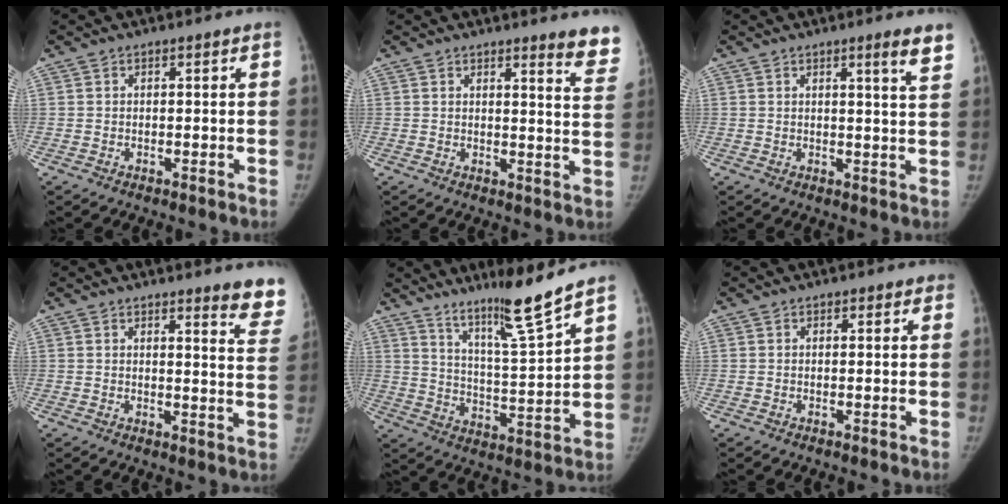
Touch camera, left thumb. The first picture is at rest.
{"total": 8.0, "force": [6.8, 0.8, 4.0], "torque": [-0.021, -0.050, 0.060]}
{"total": 4.8, "force": [3.2, -0.1, 3.5], "torque": [-0.044, -0.023, 0.041]}
{"total": 8.8, "force": [7.6, 1.2, 4.2], "torque": [-0.018, -0.057, 0.067]}
{"total": 11.3, "force": [9.0, -1.0, 6.7], "torque": [-0.106, -0.071, 0.159]}
{"total": 0.6, "force": [0.3, 0.5, 0.1], "torque": [0.008, 0.000, 0.000]}